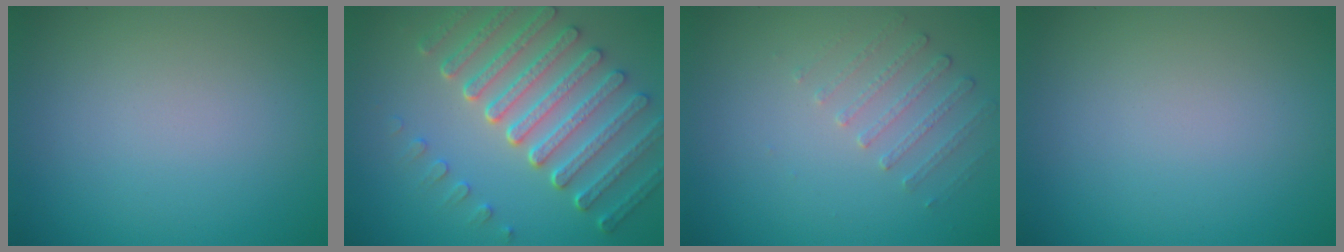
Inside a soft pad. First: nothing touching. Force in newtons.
{"total": 7.3, "press": 5.5, "slide": 4.8}
{"total": 1.5, "press": 1.0, "slide": 1.1}
{"total": 0.0}